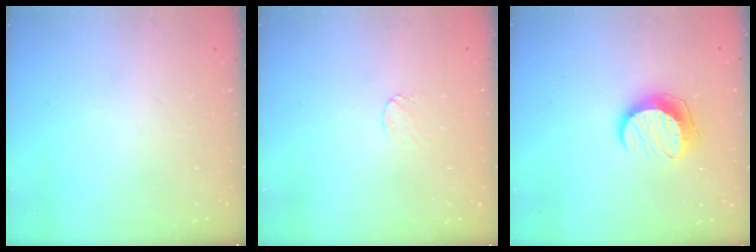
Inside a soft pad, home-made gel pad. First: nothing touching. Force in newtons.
{"total": 2.9, "press": 2.9, "slide": 0.3}
{"total": 10.5, "press": 10.5, "slide": 0.4}